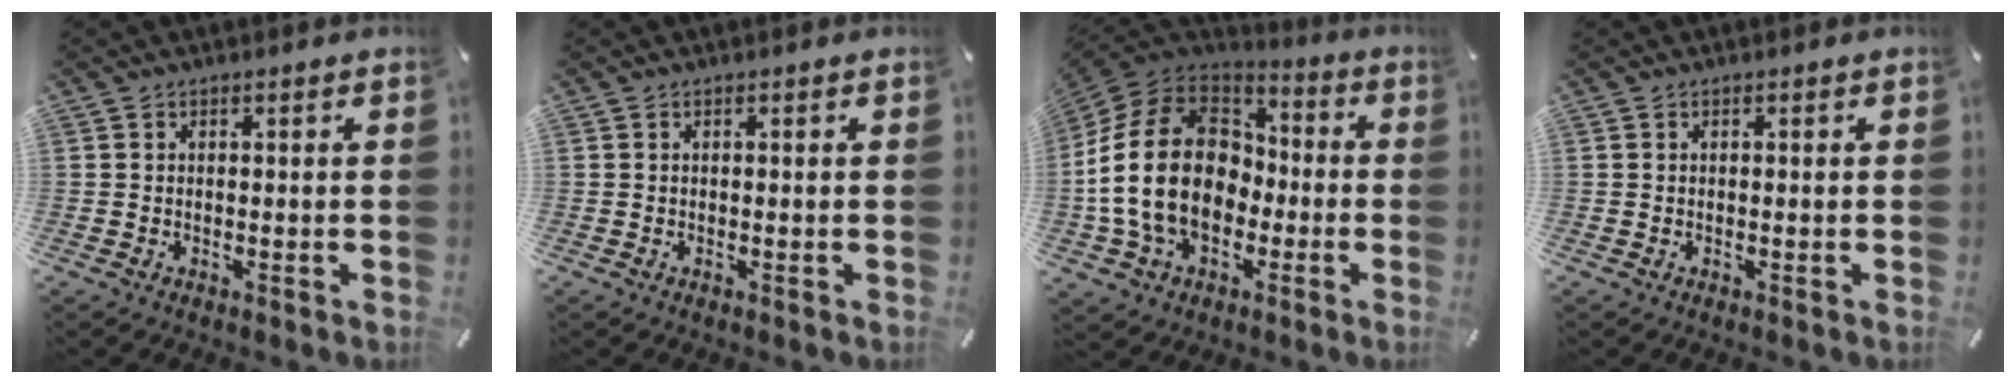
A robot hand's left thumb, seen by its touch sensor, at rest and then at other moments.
{"total": 0.0}
{"total": 21.0, "force": [-2.6, 16.0, 13.4], "torque": [-0.292, 0.028, -0.043]}
{"total": 0.0}